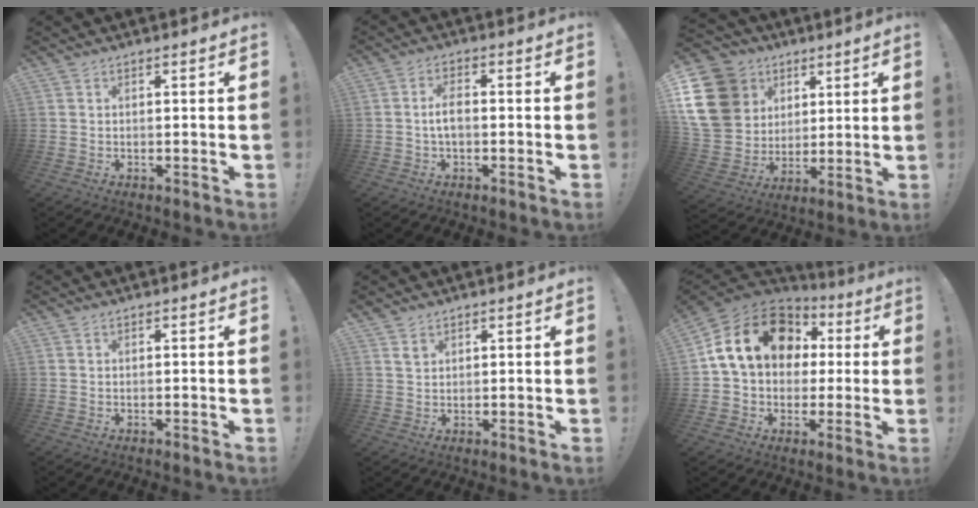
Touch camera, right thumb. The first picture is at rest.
{"total": 4.9, "force": [-0.6, 2.4, 4.2], "torque": [-0.073, 0.007, -0.013]}
{"total": 20.2, "force": [6.5, 16.8, 9.3], "torque": [-0.163, -0.025, 0.153]}
{"total": 0.0}
{"total": 2.6, "force": [1.8, 1.8, 0.5], "torque": [-0.004, -0.011, 0.034]}
{"total": 19.7, "force": [5.9, 14.3, 12.2], "torque": [-0.196, -0.010, 0.111]}